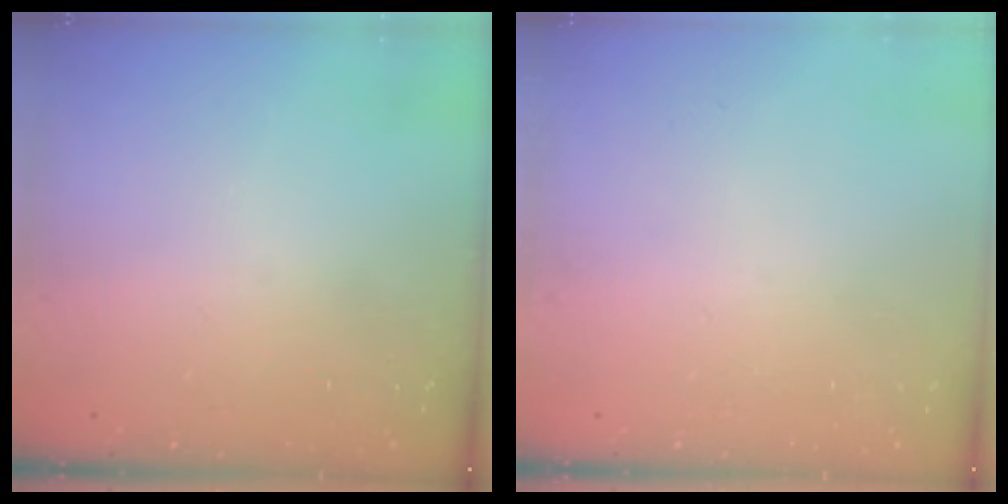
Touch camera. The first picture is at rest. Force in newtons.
{"total": 0.0}